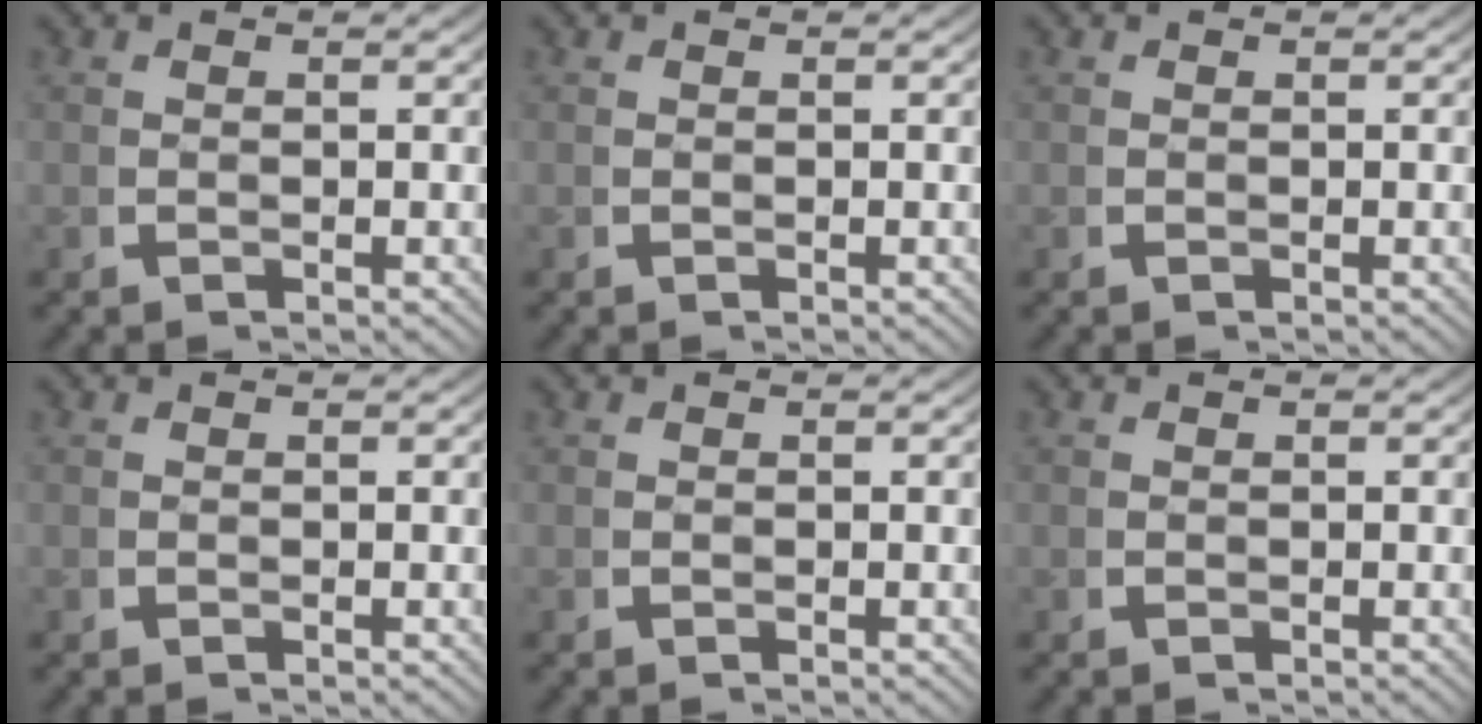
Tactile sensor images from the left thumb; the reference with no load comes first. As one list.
[{"total": 0.0}, {"total": 0.0}, {"total": 0.0}, {"total": 0.0}, {"total": 0.0}]